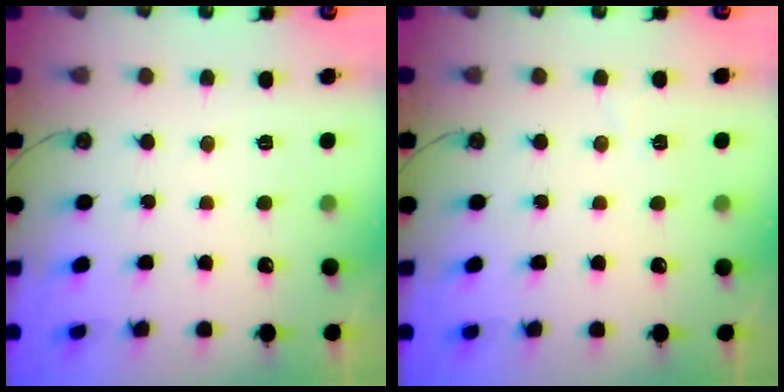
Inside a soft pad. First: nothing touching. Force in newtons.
{"total": 2.6, "press": 2.2, "slide": 1.5}